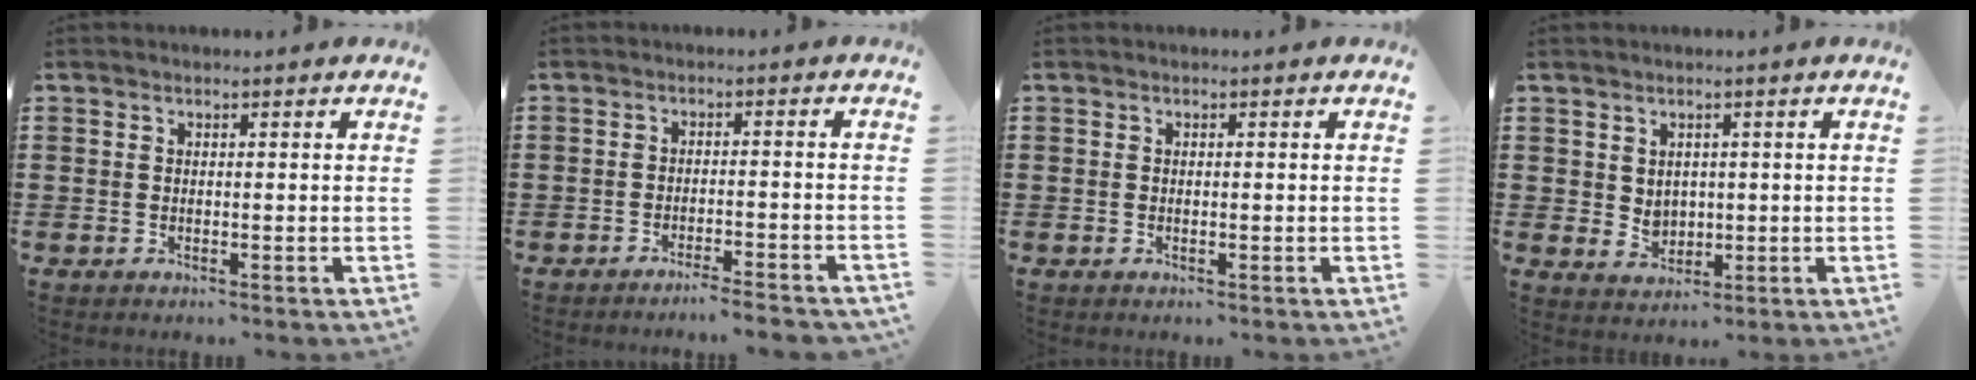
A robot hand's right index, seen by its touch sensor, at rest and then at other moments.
{"total": 2.8, "force": [-2.7, -0.4, 0.8], "torque": [-0.016, -0.003, -0.055]}
{"total": 0.0}
{"total": 2.7, "force": [1.2, 2.3, 0.7], "torque": [-0.015, 0.005, 0.019]}